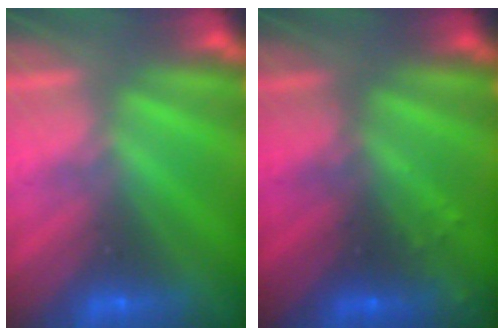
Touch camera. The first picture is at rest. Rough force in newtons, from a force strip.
{"total": 2.9}